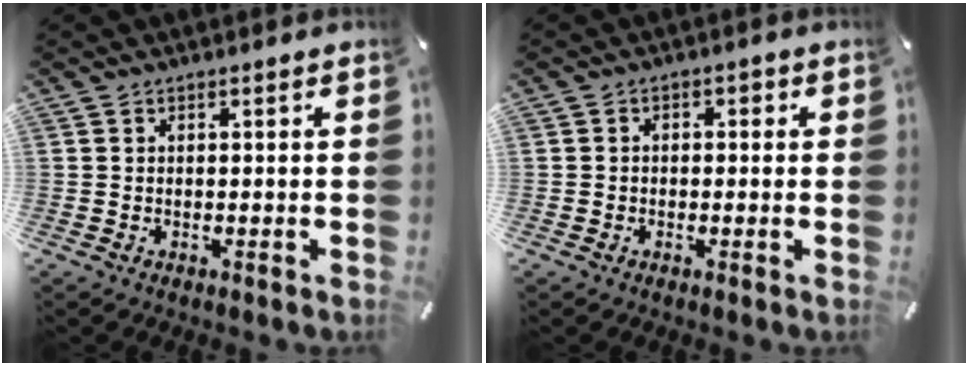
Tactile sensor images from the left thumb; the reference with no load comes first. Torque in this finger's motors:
{"motor_torque": [0.03, -0.14, -0.20, 0.13, 0.03]}